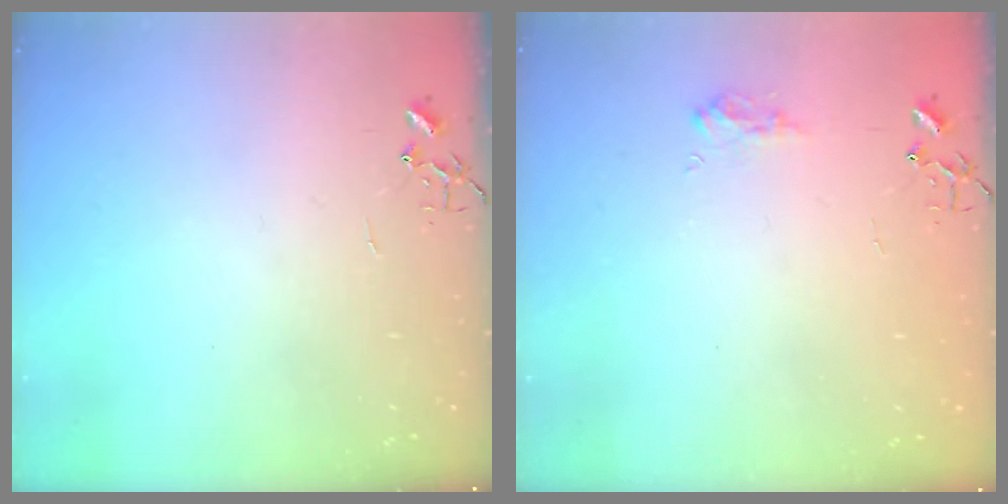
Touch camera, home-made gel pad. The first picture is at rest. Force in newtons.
{"total": 8.3, "press": 8.3, "slide": 0.6}